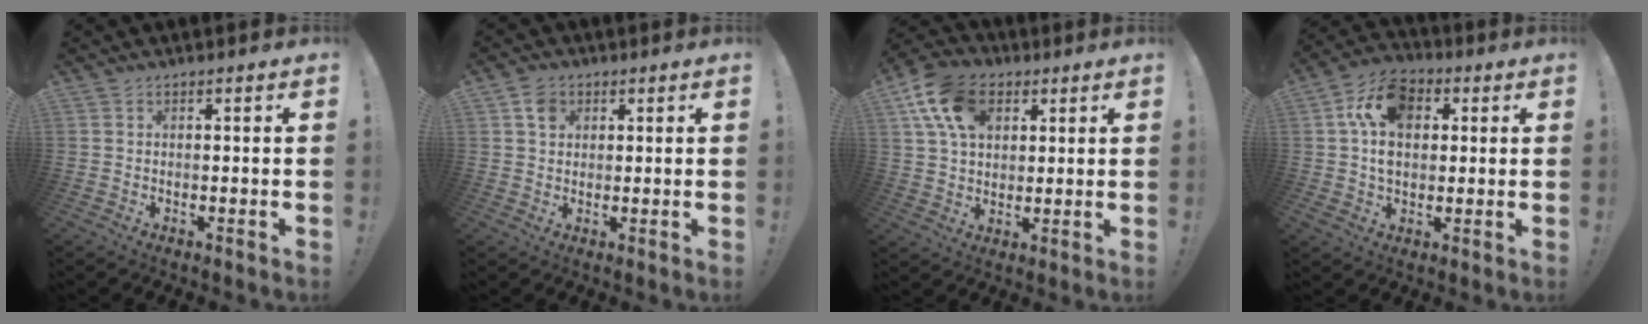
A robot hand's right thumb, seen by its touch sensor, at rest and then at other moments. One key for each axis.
{"total": 4.5, "fx": 2.1, "fy": 3.7, "fz": 1.6, "tx": -0.020, "ty": -0.002, "tz": 0.037}
{"total": 15.2, "fx": 6.3, "fy": 10.6, "fz": 8.9, "tx": -0.152, "ty": -0.014, "tz": 0.121}
{"total": 13.6, "fx": 3.6, "fy": 9.7, "fz": 8.8, "tx": -0.148, "ty": 0.003, "tz": 0.072}